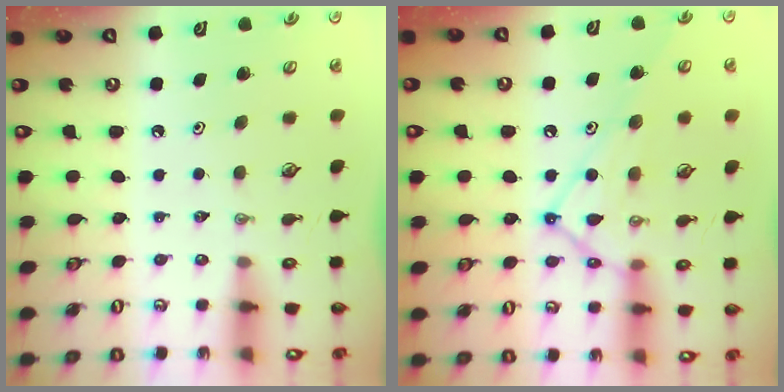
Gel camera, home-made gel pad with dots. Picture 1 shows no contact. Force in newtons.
{"total": 14.8, "press": 14.7, "slide": 1.5}